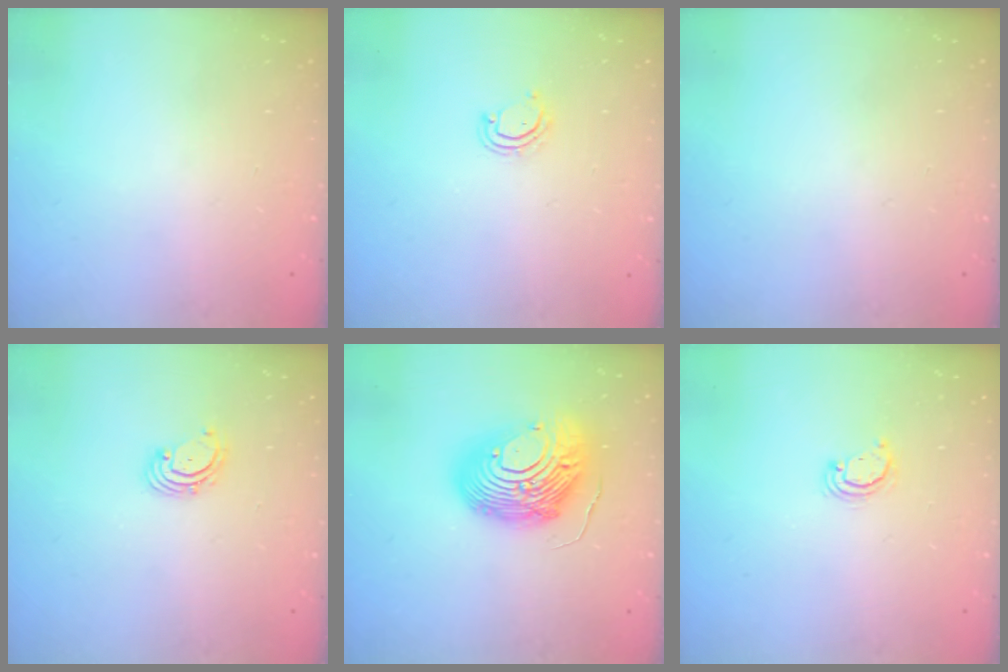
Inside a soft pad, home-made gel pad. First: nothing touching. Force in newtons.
{"total": 3.5, "press": 3.4, "slide": 0.3}
{"total": 0.0}
{"total": 1.8, "press": 1.7, "slide": 0.7}
{"total": 21.5, "press": 21.4, "slide": 2.2}
{"total": 2.6, "press": 2.6, "slide": 0.3}